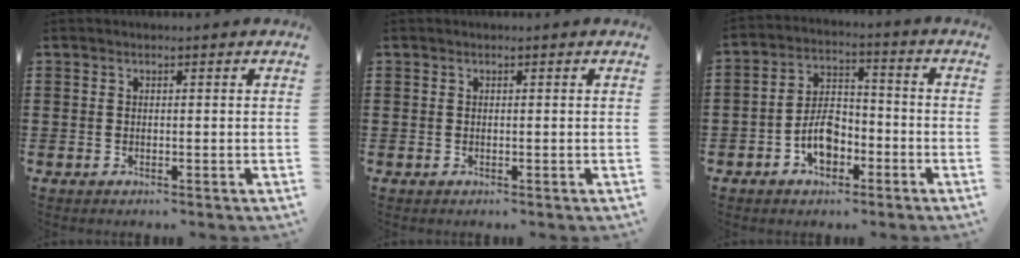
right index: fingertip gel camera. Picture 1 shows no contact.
{"total": 0.0}
{"total": 6.4, "force": [-2.8, 4.0, 4.0], "torque": [-0.074, 0.008, -0.055]}